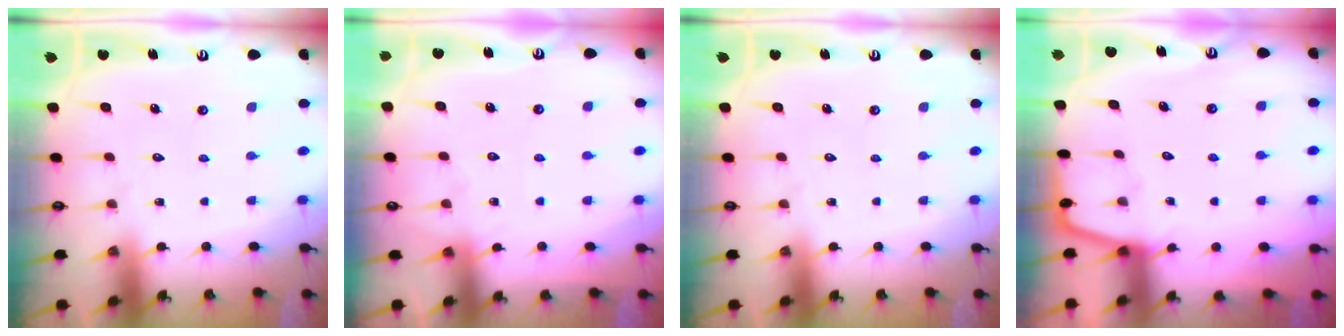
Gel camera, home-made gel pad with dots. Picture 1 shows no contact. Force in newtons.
{"total": 4.5, "press": 4.4, "slide": 0.6}
{"total": 0.0}
{"total": 2.7, "press": 2.6, "slide": 0.4}